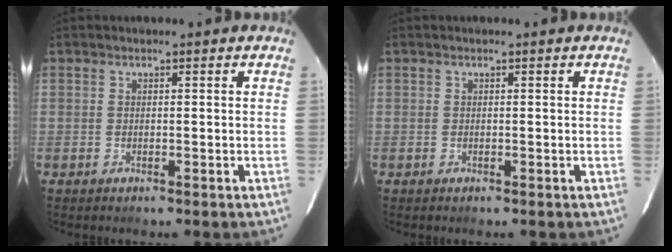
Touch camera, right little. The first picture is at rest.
{"total": 0.0}